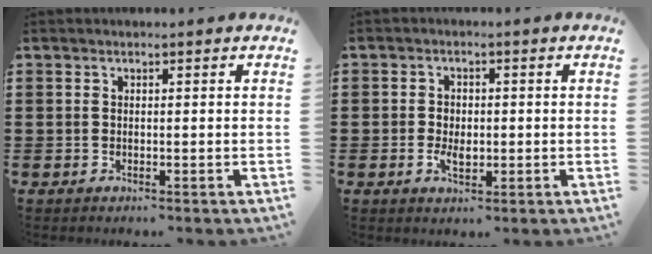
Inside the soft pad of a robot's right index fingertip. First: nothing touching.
{"total": 2.9, "force": [-0.6, 1.9, 2.2], "torque": [-0.041, 0.004, -0.011]}